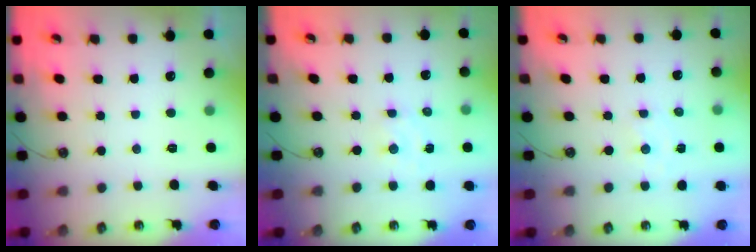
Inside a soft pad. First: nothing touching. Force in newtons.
{"total": 2.3, "press": 2.3, "slide": 0.3}
{"total": 1.8, "press": 1.8, "slide": 0.3}